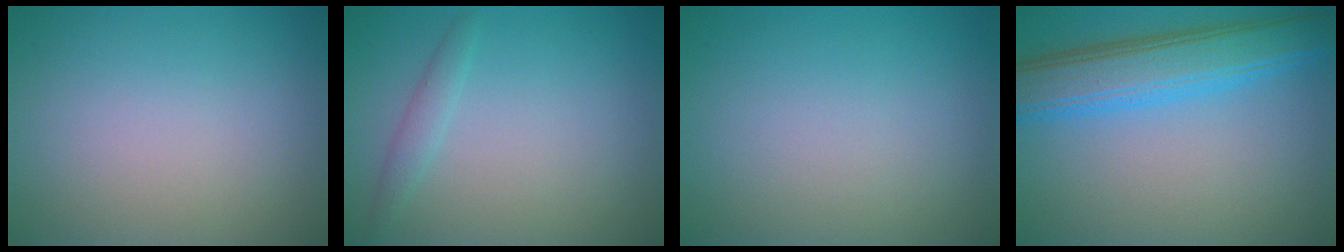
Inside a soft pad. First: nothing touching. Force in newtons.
{"total": 1.2, "press": 1.2, "slide": 0.0}
{"total": 0.0}
{"total": 7.7, "press": 7.7, "slide": 0.3}